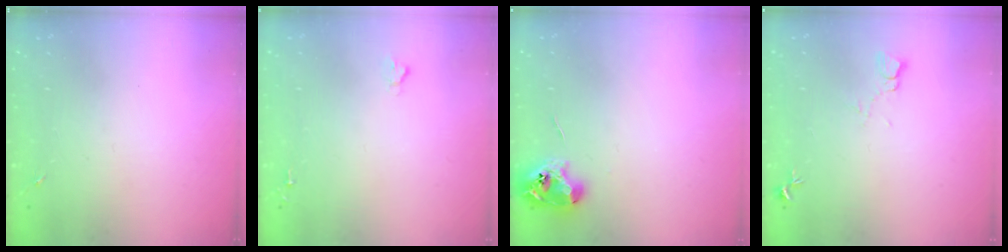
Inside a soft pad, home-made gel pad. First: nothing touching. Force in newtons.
{"total": 1.6, "press": 1.6, "slide": 0.2}
{"total": 8.7, "press": 8.6, "slide": 0.8}
{"total": 5.6, "press": 5.5, "slide": 0.6}